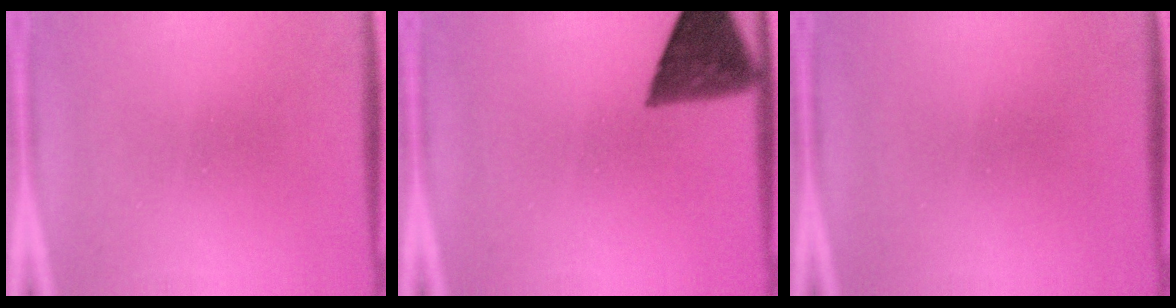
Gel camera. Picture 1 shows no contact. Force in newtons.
{"total": 9.7}
{"total": 0.5}